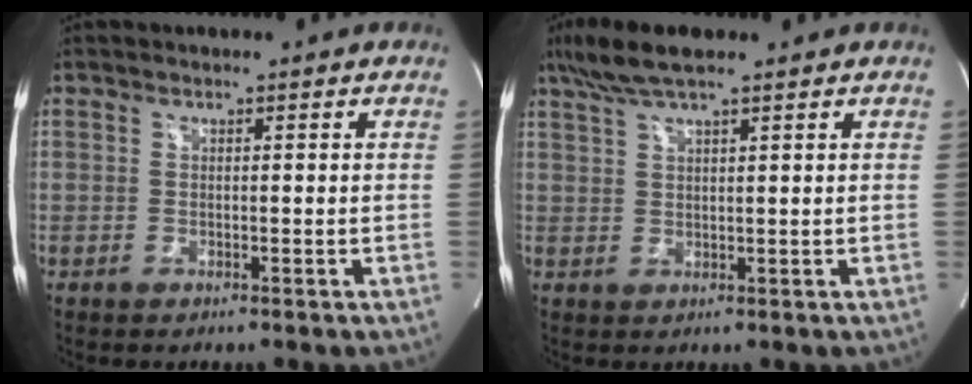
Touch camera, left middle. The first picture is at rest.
{"total": 6.5, "force": [4.9, 0.7, 4.2], "torque": [-0.087, 0.026, 0.091]}